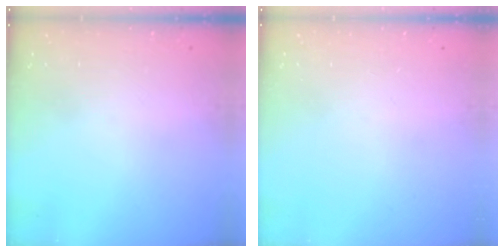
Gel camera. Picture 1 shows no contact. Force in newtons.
{"total": 0.0}